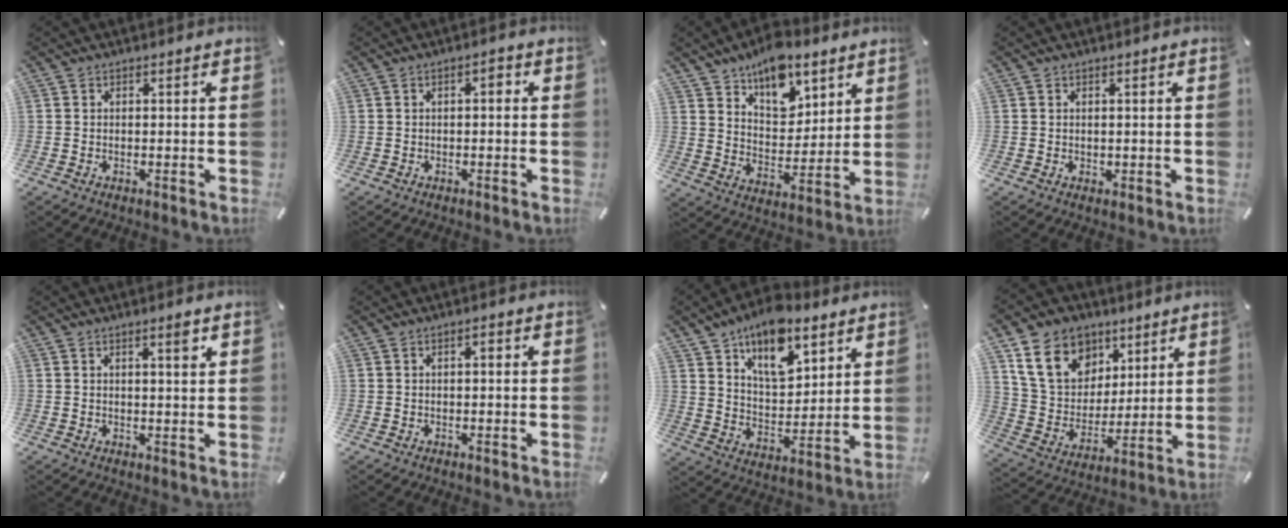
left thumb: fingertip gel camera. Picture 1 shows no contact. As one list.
[{"total": 1.8, "force": [-0.3, 0.8, 1.5], "torque": [-0.022, 0.004, -0.011]}, {"total": 13.1, "force": [9.6, 7.1, 5.2], "torque": [-0.076, -0.066, 0.174]}, {"total": 0.6, "force": [0.3, 0.6, 0.1], "torque": [0.000, 0.002, 0.005]}, {"total": 2.9, "force": [1.5, 0.4, 2.4], "torque": [-0.033, -0.005, 0.021]}, {"total": 1.1, "force": [0.1, 0.4, 1.0], "torque": [-0.020, 0.004, 0.000]}, {"total": 15.1, "force": [10.3, 7.6, 8.0], "torque": [-0.132, -0.056, 0.183]}, {"total": 16.0, "force": [7.9, 12.3, 6.6], "torque": [-0.135, -0.025, 0.157]}]